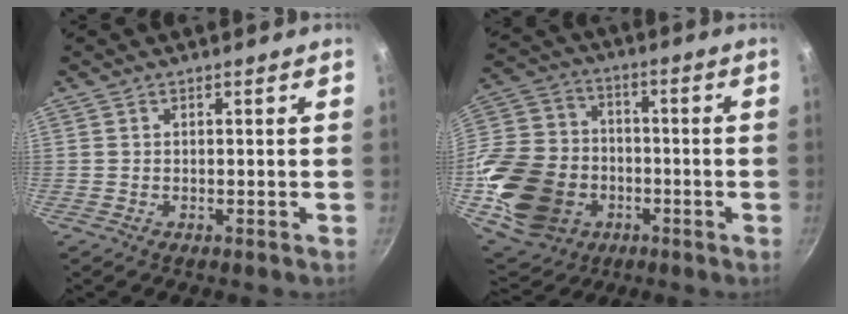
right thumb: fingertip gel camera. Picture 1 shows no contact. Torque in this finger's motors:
{"motor_torque": [1.77, 1.58, 1.55, -0.45, 0.55]}